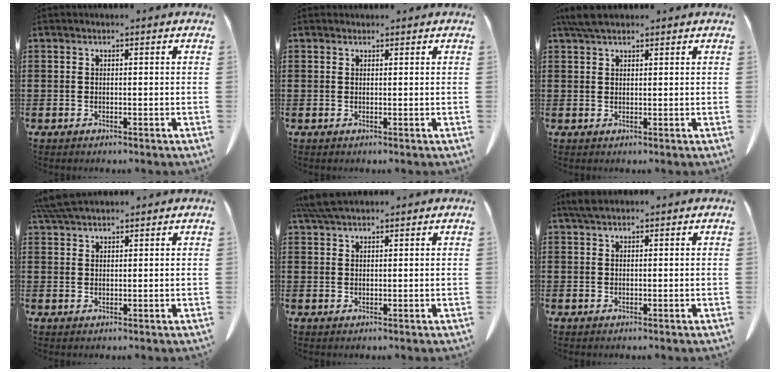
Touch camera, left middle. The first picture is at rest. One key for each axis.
{"total": 0.5, "fx": 0.5, "fy": 0.2, "fz": 0.0, "tx": -0.001, "ty": 0.000, "tz": 0.010}
{"total": 3.4, "fx": 2.6, "fy": 1.0, "fz": 2.0, "tx": -0.047, "ty": 0.004, "tz": 0.050}
{"total": 4.3, "fx": 3.9, "fy": 0.7, "fz": 1.8, "tx": -0.046, "ty": -0.003, "tz": 0.074}
{"total": 4.2, "fx": 3.5, "fy": 0.8, "fz": 2.1, "tx": -0.051, "ty": -0.001, "tz": 0.066}
{"total": 1.9, "fx": 1.4, "fy": 0.6, "fz": 1.1, "tx": -0.026, "ty": 0.004, "tz": 0.027}